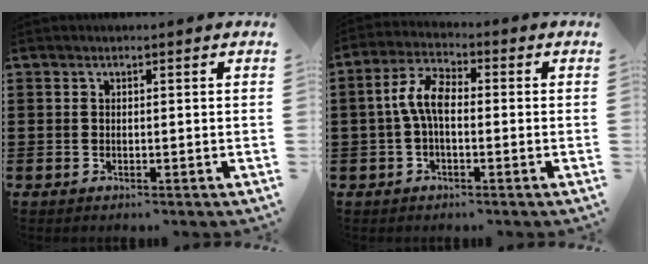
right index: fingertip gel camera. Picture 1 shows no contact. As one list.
[{"total": 5.9, "force": [-0.4, 2.6, 5.3], "torque": [-0.117, 0.005, -0.013]}]